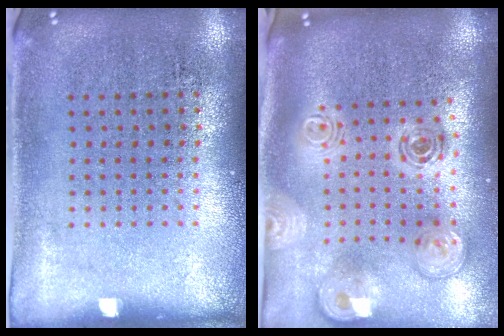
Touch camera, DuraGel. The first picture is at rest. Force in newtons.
{"total": 2.1, "press": 1.7, "slide": 1.2}